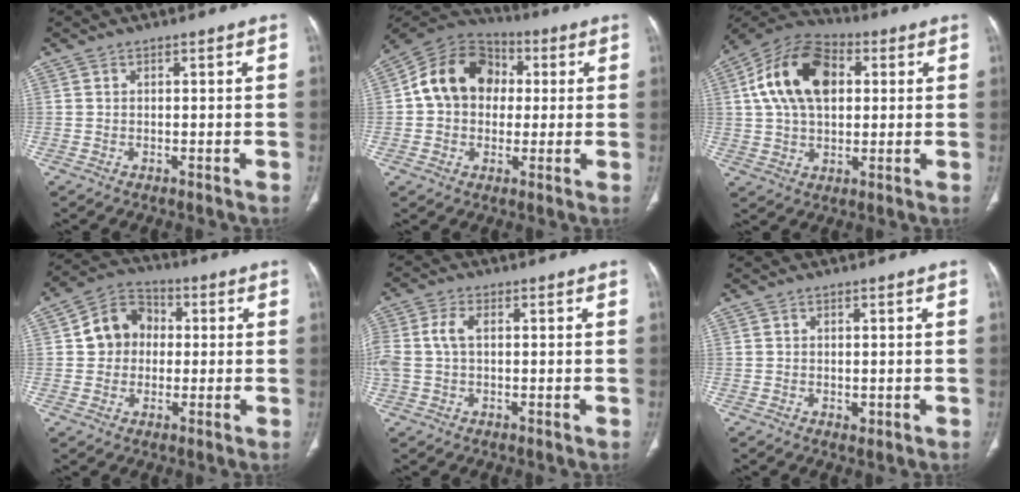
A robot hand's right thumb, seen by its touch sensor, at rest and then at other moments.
{"total": 14.6, "force": [1.8, 11.7, 8.5], "torque": [-0.120, 0.028, 0.020]}
{"total": 17.0, "force": [3.7, 10.7, 12.6], "torque": [-0.214, 0.016, 0.059]}
{"total": 9.4, "force": [0.7, 8.1, 4.6], "torque": [-0.048, 0.020, 0.003]}
{"total": 6.0, "force": [0.6, 3.7, 4.7], "torque": [-0.131, 0.018, 0.012]}
{"total": 1.0, "force": [0.0, 0.7, 0.7], "torque": [-0.009, -0.002, 0.004]}